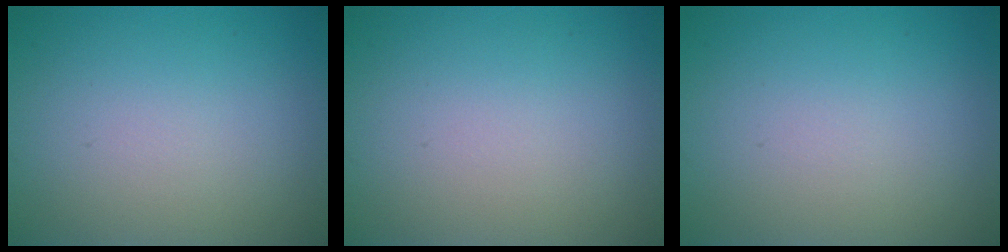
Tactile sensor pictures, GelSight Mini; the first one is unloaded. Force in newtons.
{"total": 0.0}
{"total": 0.0}